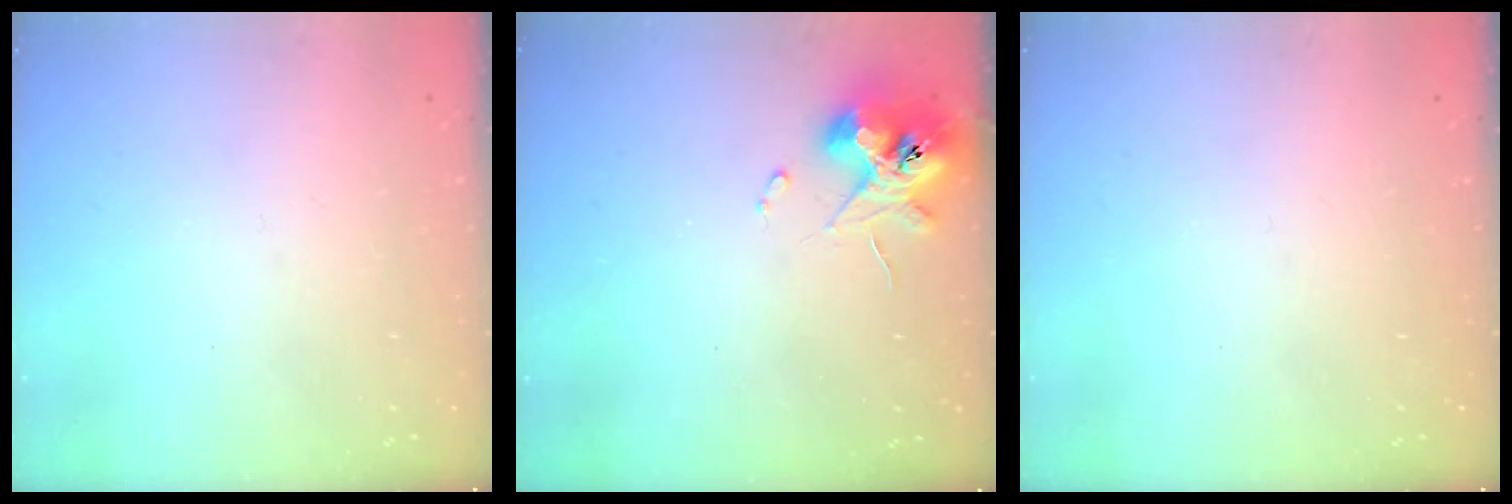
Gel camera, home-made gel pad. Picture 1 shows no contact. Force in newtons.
{"total": 10.2, "press": 10.1, "slide": 1.5}
{"total": 0.0}